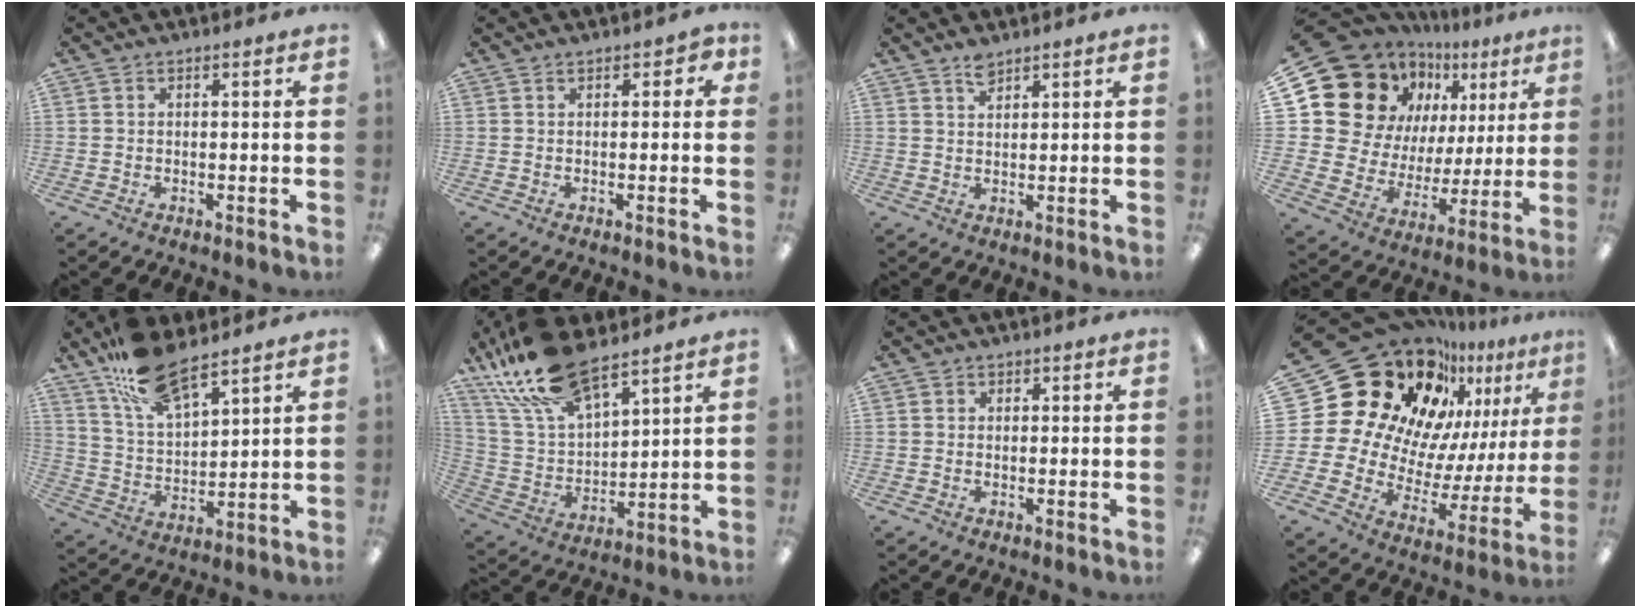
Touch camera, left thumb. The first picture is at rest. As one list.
[{"total": 2.3, "force": [0.6, 1.5, 1.7], "torque": [-0.015, -0.002, 0.007]}, {"total": 2.3, "force": [2.0, 0.8, 0.9], "torque": [-0.011, -0.007, 0.037]}, {"total": 20.4, "force": [10.2, 15.9, 7.8], "torque": [-0.159, -0.077, 0.216]}, {"total": 14.1, "force": [10.4, 5.3, 7.9], "torque": [-0.155, -0.050, 0.189]}, {"total": 18.5, "force": [13.4, 7.4, 10.3], "torque": [-0.225, -0.061, 0.241]}, {"total": 0.9, "force": [0.0, 0.9, -0.2], "torque": [0.012, -0.001, -0.003]}, {"total": 27.3, "force": [18.4, 16.9, 11.1], "torque": [-0.185, -0.170, 0.366]}]